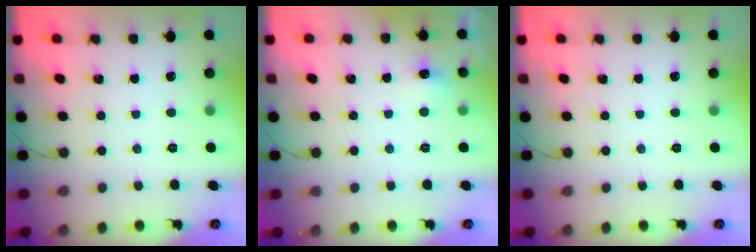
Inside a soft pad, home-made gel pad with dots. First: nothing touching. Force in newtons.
{"total": 6.1, "press": 5.9, "slide": 1.6}
{"total": 0.0}